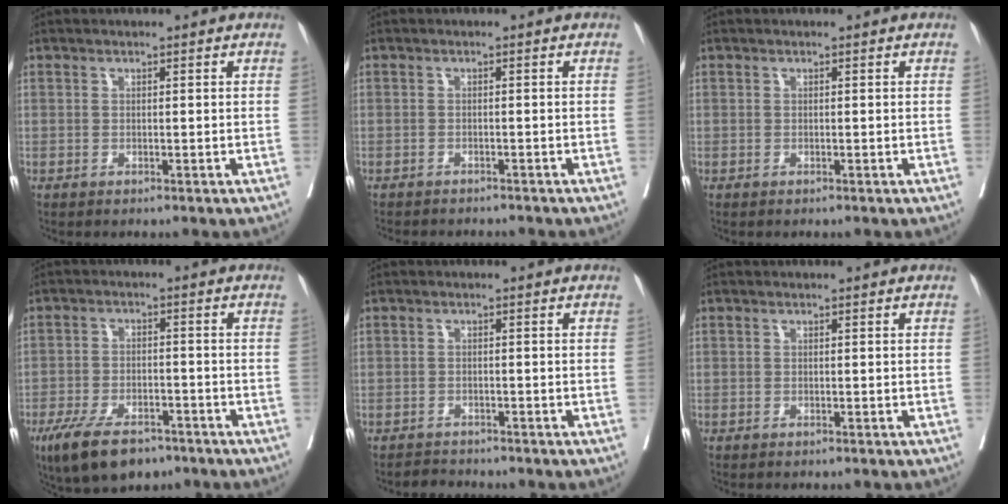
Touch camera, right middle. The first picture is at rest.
{"total": 6.3, "force": [-5.9, 1.3, 2.0], "torque": [-0.026, -0.007, -0.075]}
{"total": 0.0}
{"total": 10.2, "force": [-7.1, 4.1, 6.0], "torque": [-0.112, -0.012, -0.119]}
{"total": 1.9, "force": [-1.8, 0.3, -0.5], "torque": [0.000, -0.009, -0.030]}
{"total": 0.0}